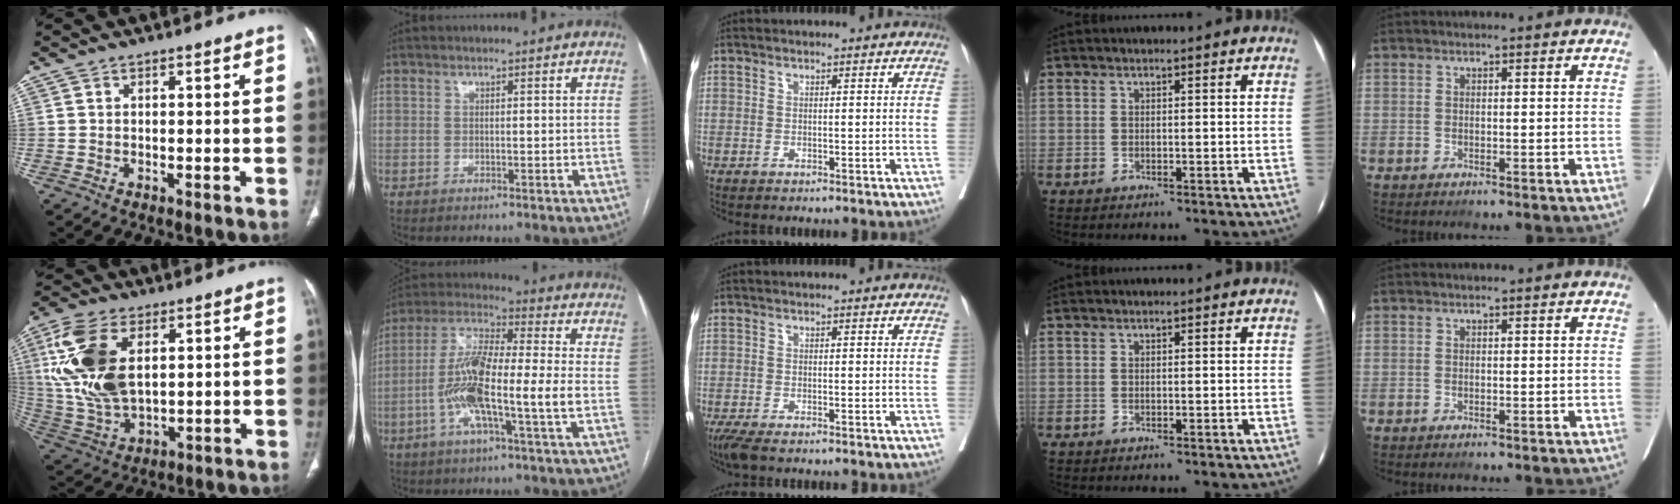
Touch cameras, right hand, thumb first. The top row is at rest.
{"thumb": {"total": 17.3, "force": [4.4, 9.6, 13.7], "torque": [-0.288, -0.010, 0.091]}, "index": {"total": 14.0, "force": [-2.8, 1.0, 13.6], "torque": [-0.275, 0.004, -0.060]}, "middle": {"total": 3.1, "force": [-2.3, 0.4, 1.9], "torque": [-0.038, -0.011, -0.044]}}